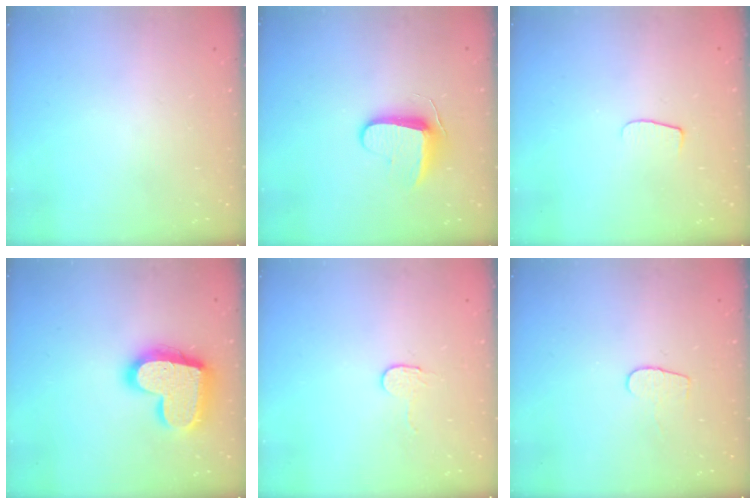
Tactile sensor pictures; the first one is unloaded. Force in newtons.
{"total": 8.7, "press": 8.7, "slide": 0.7}
{"total": 6.0, "press": 6.0, "slide": 0.6}
{"total": 20.3, "press": 20.3, "slide": 1.4}
{"total": 2.7, "press": 2.7, "slide": 0.2}
{"total": 5.4, "press": 5.4, "slide": 0.6}